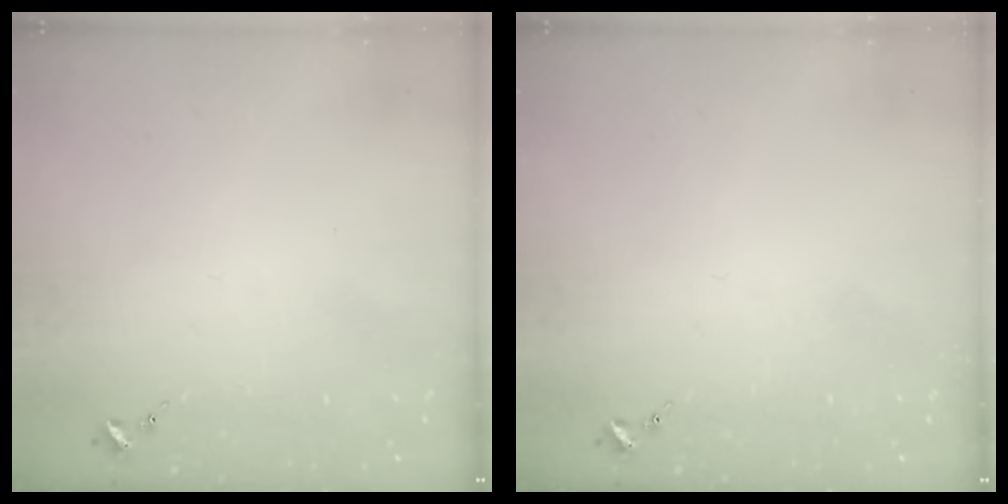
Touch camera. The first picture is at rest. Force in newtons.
{"total": 0.0}